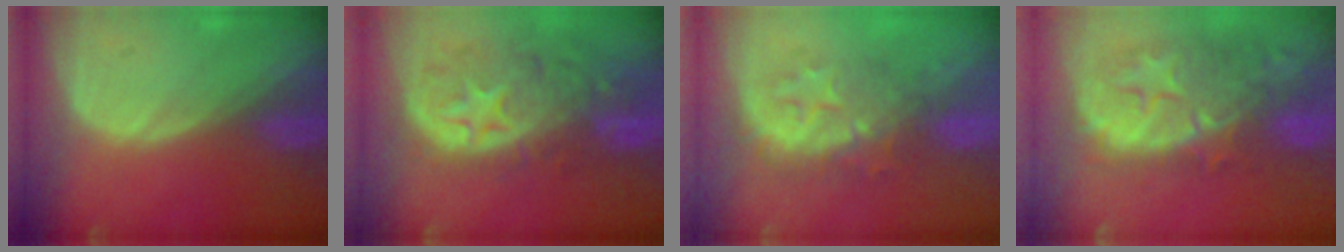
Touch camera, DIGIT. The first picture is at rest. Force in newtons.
{"total": 11.2, "press": 9.8, "slide": 5.3}
{"total": 7.8, "press": 7.6, "slide": 1.9}
{"total": 11.0, "press": 10.2, "slide": 4.0}